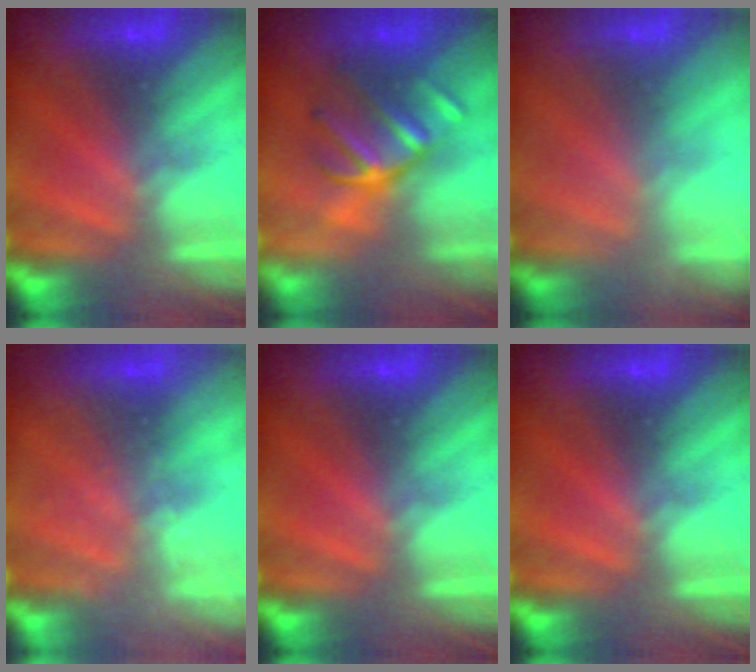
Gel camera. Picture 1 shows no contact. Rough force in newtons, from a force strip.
{"total": 2.8}
{"total": 1.7}
{"total": 2.1}
{"total": 0.0}
{"total": 0.0}